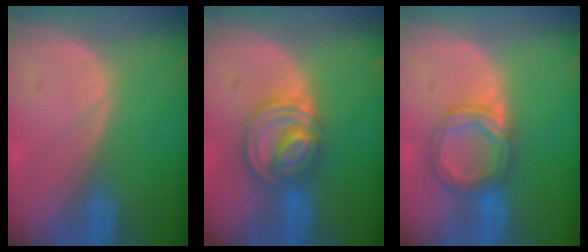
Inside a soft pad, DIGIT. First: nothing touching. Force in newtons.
{"total": 7.9, "press": 6.9, "slide": 3.9}
{"total": 5.7, "press": 5.7, "slide": 0.3}